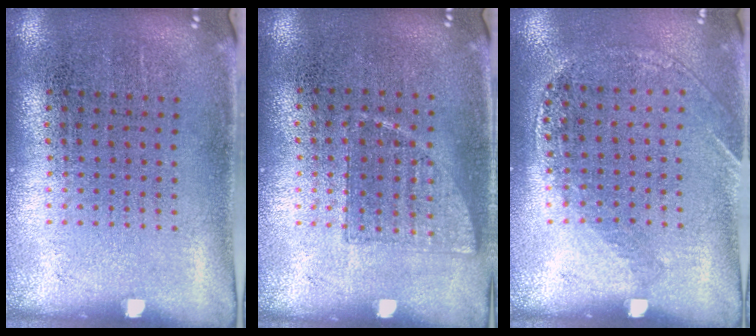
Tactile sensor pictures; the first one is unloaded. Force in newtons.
{"total": 0.6, "press": 0.6, "slide": 0.3}
{"total": 1.2, "press": 1.1, "slide": 0.4}